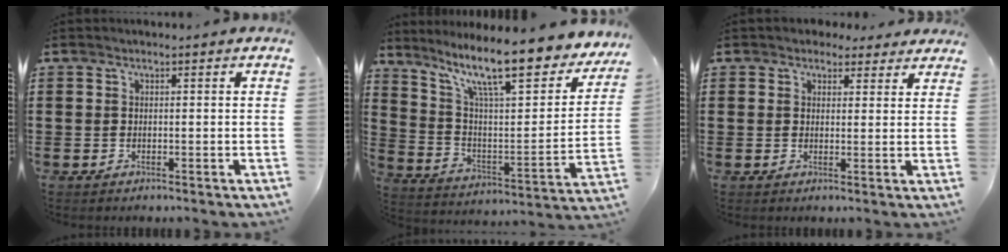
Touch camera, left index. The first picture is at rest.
{"total": 13.5, "force": [10.2, 2.2, 8.6], "torque": [-0.179, -0.064, 0.167]}
{"total": 2.7, "force": [2.2, 1.4, 0.5], "torque": [-0.010, 0.002, 0.040]}